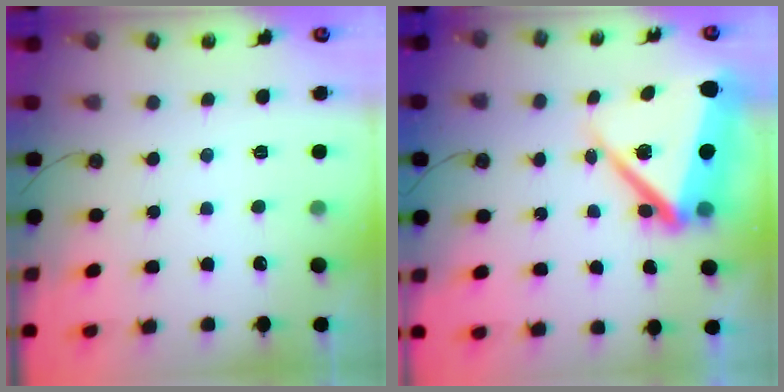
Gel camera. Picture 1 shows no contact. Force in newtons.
{"total": 17.1, "press": 17.0, "slide": 1.9}